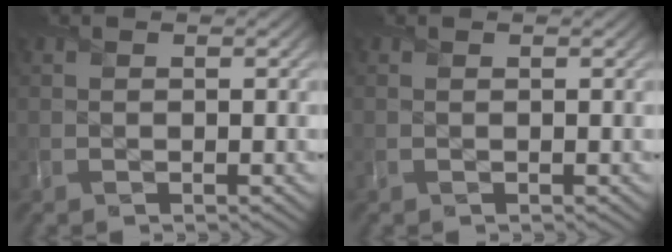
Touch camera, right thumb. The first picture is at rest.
{"total": 0.0}